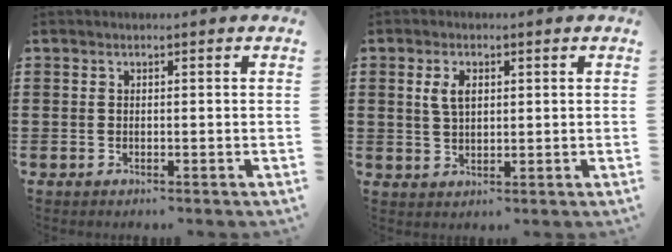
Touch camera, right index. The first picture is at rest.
{"total": 3.5, "force": [1.1, 1.9, 2.8], "torque": [-0.060, 0.011, 0.018]}